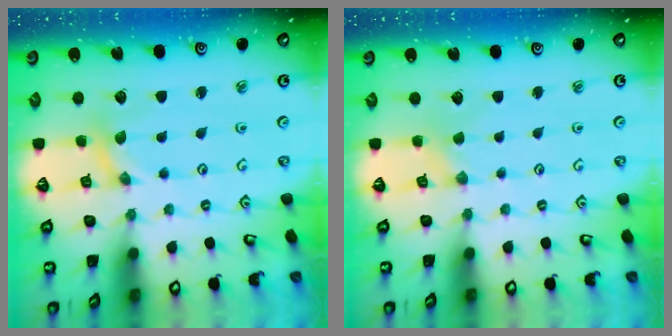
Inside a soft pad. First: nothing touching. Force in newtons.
{"total": 0.0}